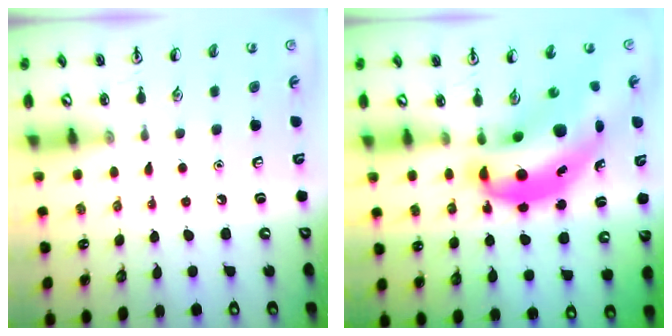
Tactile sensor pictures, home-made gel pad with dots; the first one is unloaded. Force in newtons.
{"total": 11.8, "press": 11.3, "slide": 3.3}